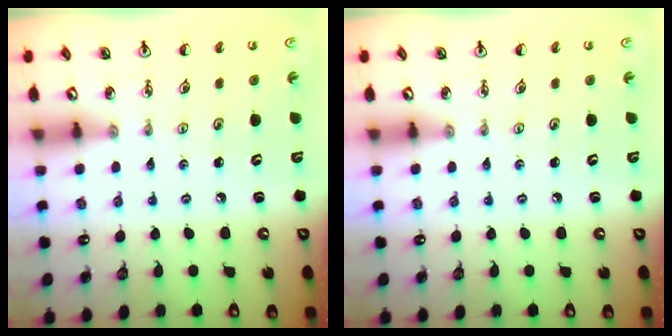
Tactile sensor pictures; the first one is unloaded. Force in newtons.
{"total": 0.0}